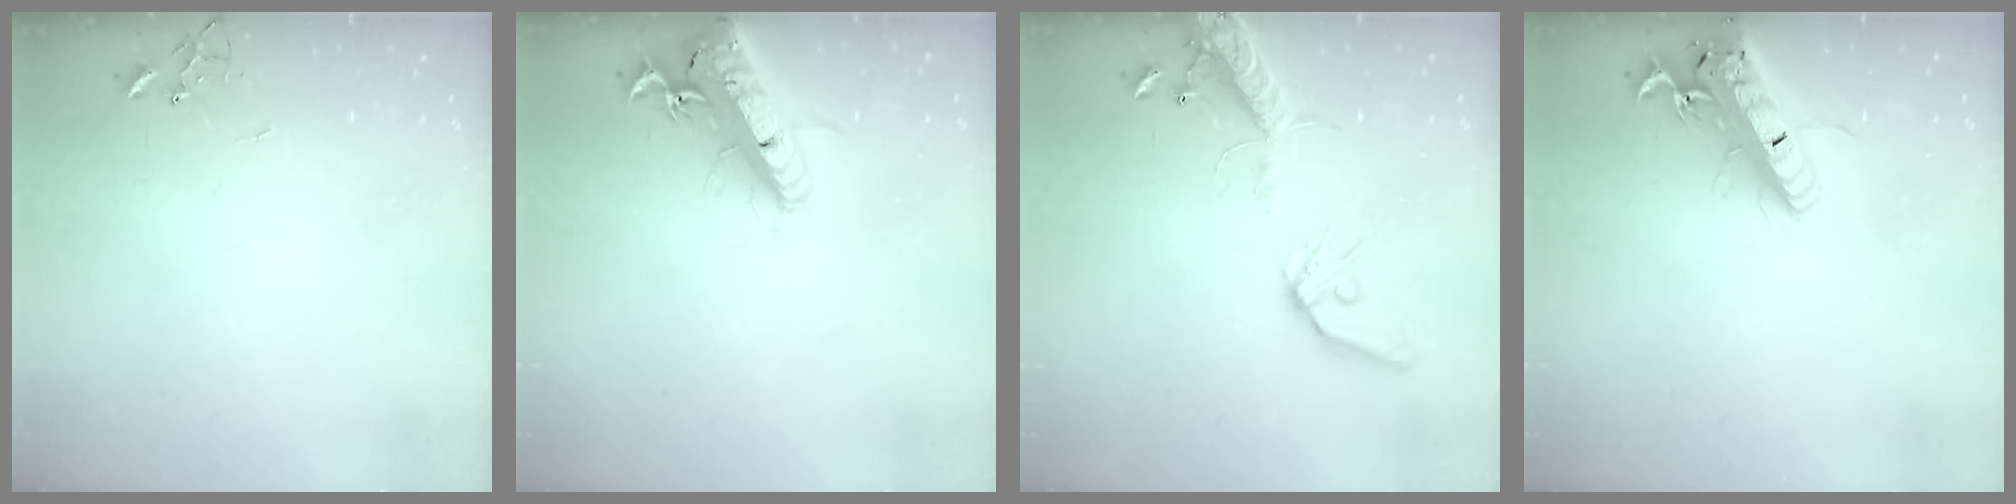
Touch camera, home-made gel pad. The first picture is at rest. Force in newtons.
{"total": 23.1, "press": 22.6, "slide": 5.0}
{"total": 14.1, "press": 13.8, "slide": 3.0}
{"total": 21.8, "press": 21.4, "slide": 4.2}